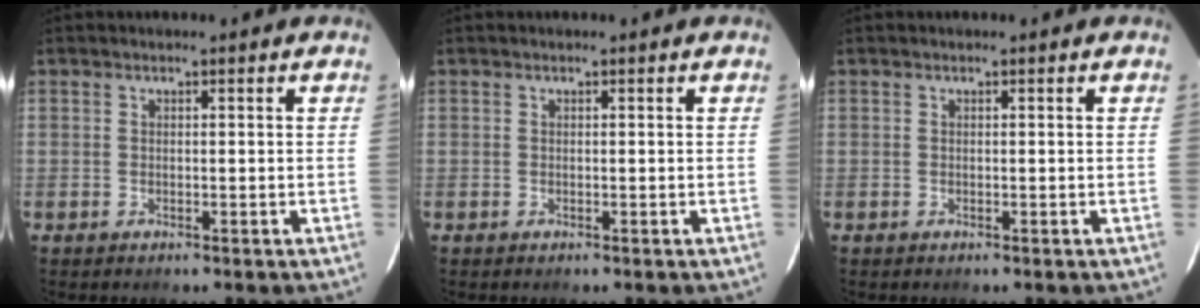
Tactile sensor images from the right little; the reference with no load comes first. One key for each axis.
{"total": 0.0}
{"total": 0.0}